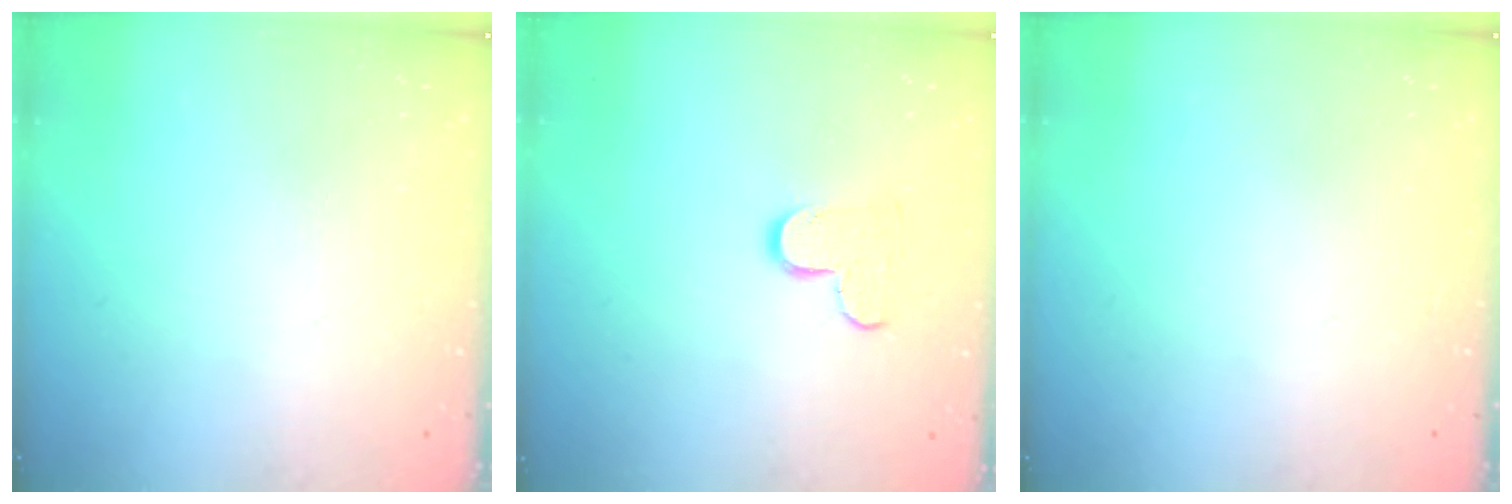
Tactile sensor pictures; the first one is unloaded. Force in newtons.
{"total": 7.4, "press": 7.4, "slide": 0.4}
{"total": 0.0}